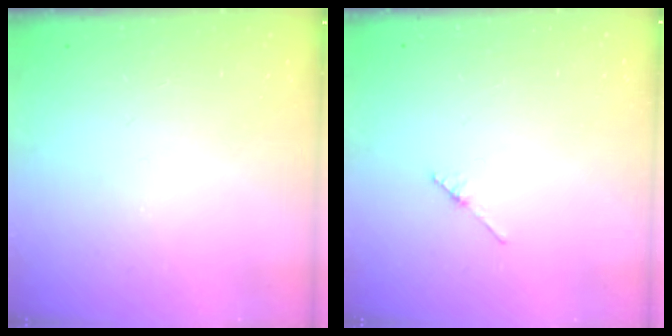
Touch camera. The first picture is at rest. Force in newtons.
{"total": 2.1, "press": 2.1, "slide": 0.1}